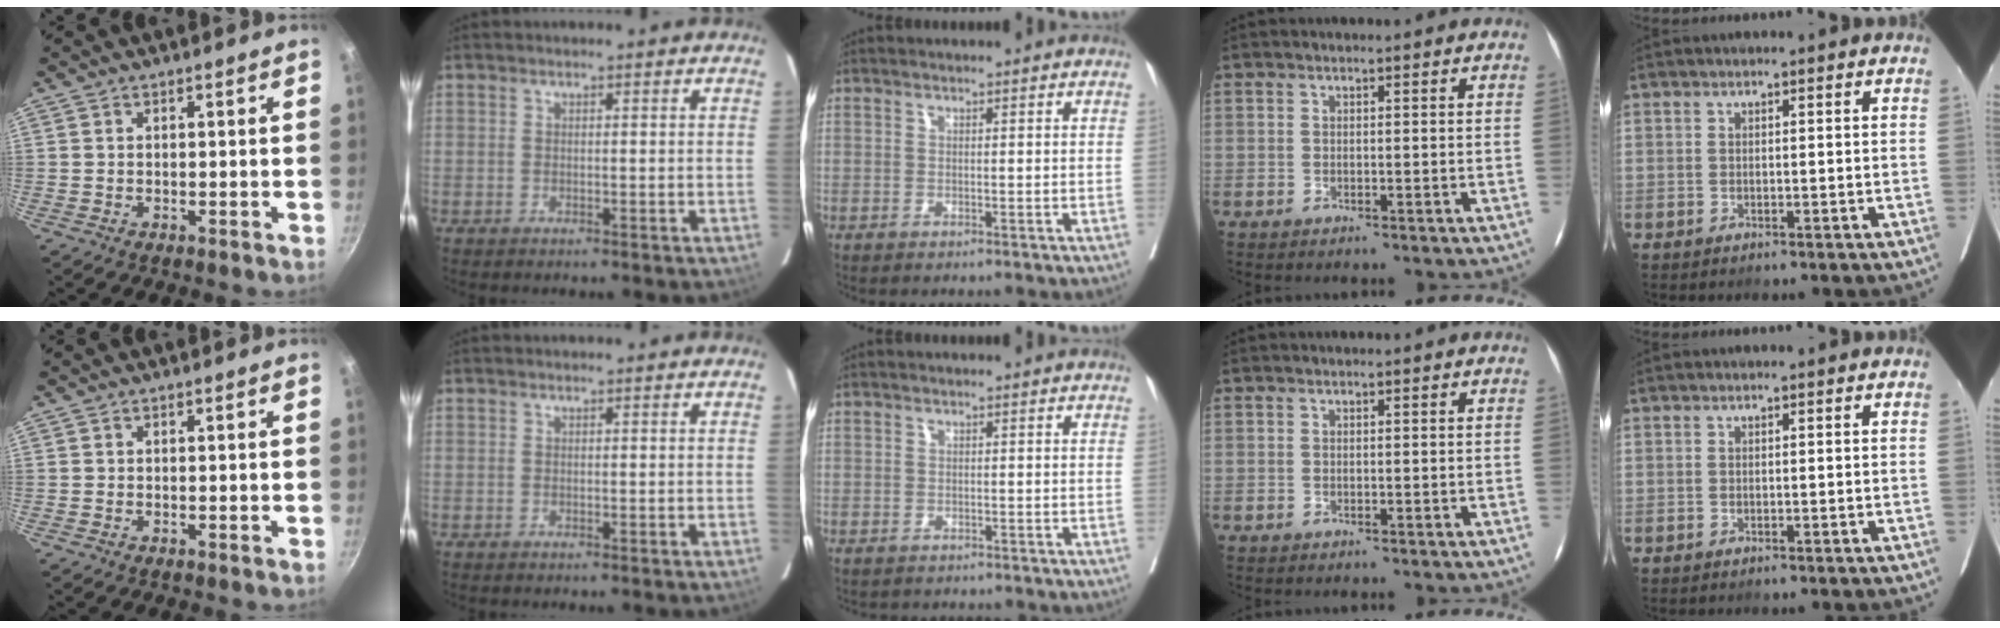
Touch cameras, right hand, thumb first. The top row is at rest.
{"middle": {"total": 1.5, "force": [-1.3, 0.7, -0.1], "torque": [-0.008, 0.000, -0.023]}}